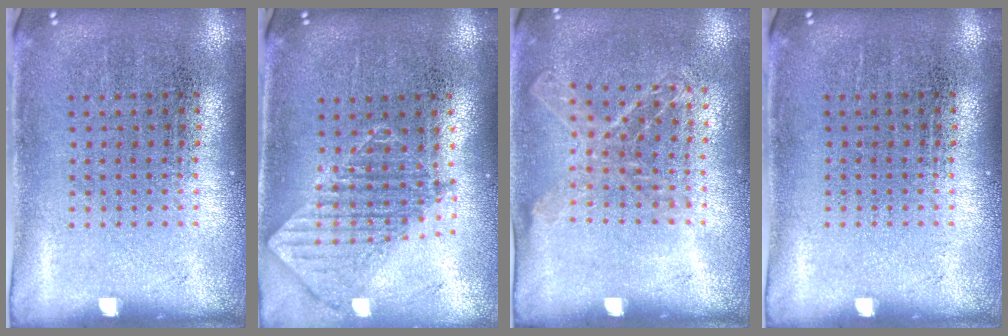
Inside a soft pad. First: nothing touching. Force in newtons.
{"total": 1.2, "press": 1.1, "slide": 0.6}
{"total": 1.1, "press": 1.1, "slide": 0.3}
{"total": 0.0}